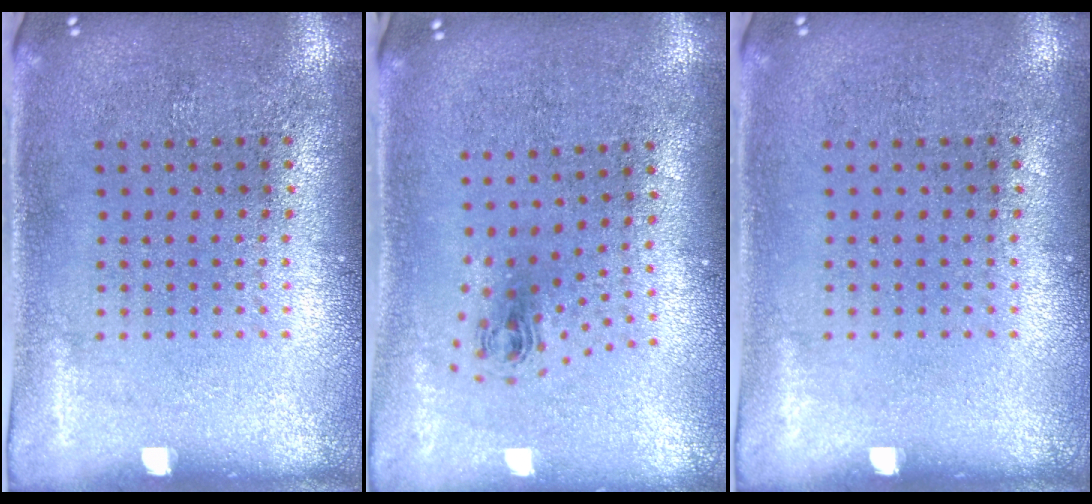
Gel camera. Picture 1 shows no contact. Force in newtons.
{"total": 0.8, "press": 0.4, "slide": 0.8}
{"total": 0.0}